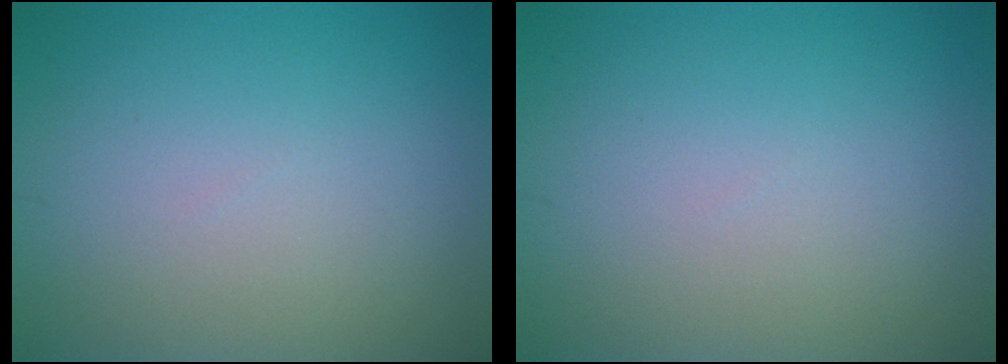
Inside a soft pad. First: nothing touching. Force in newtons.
{"total": 0.0}